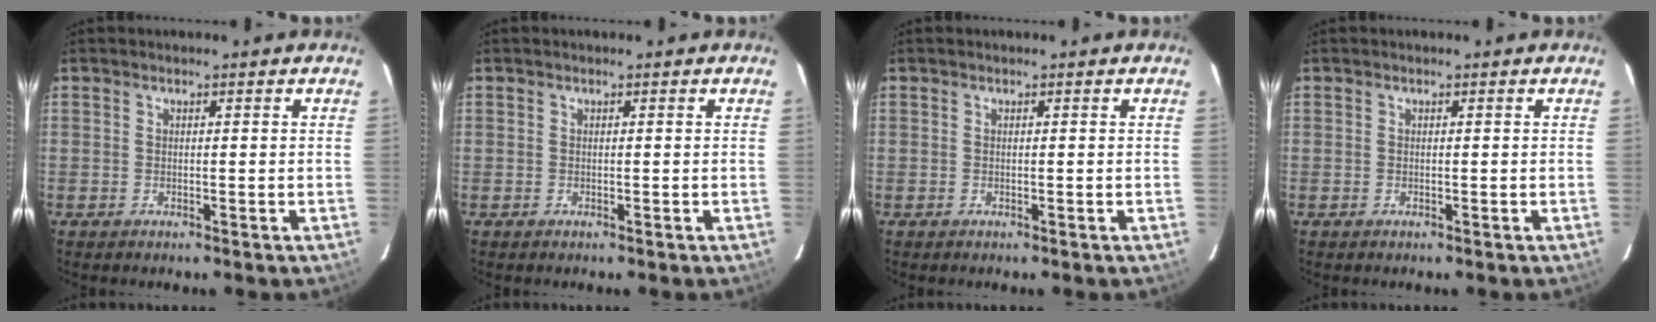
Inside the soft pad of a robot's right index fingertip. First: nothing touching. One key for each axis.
{"total": 0.0}
{"total": 0.0}
{"total": 0.0}